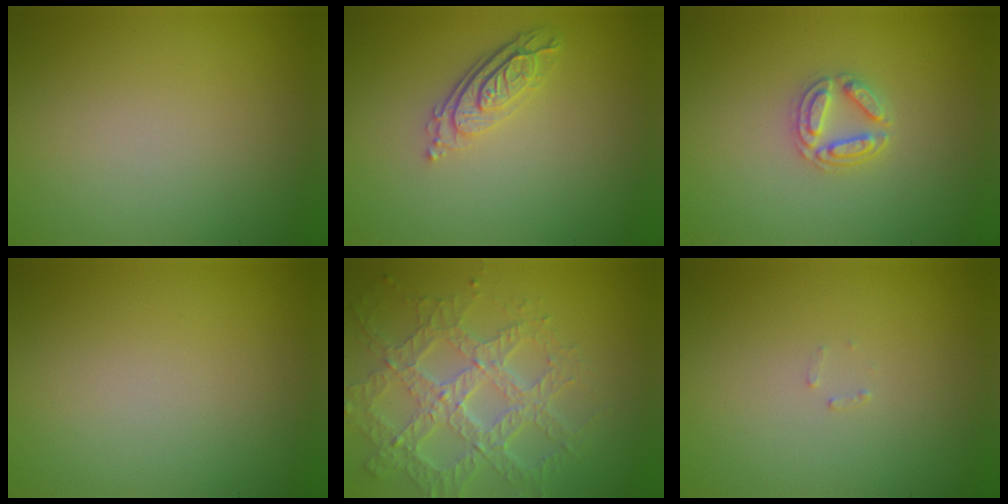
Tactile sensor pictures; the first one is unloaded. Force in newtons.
{"total": 3.6, "press": 2.6, "slide": 2.5}
{"total": 2.8, "press": 2.7, "slide": 0.5}
{"total": 0.0}
{"total": 6.6, "press": 4.7, "slide": 4.6}
{"total": 0.6, "press": 0.6, "slide": 0.1}